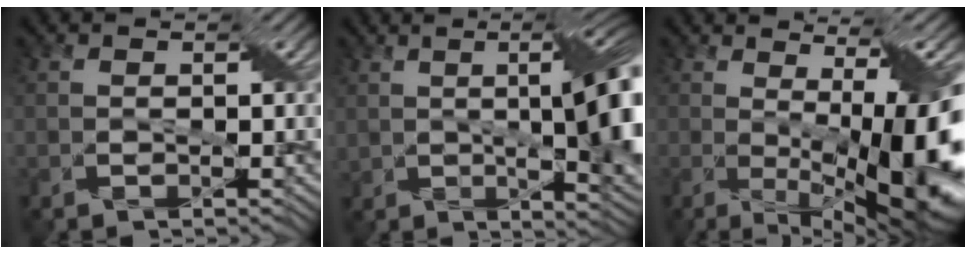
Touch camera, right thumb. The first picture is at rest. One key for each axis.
{"total": 13.5, "fx": 0.6, "fy": 5.1, "fz": 12.5, "tx": -0.168, "ty": -0.012, "tz": 0.018}
{"total": 12.8, "fx": -1.3, "fy": 3.2, "fz": 12.3, "tx": -0.170, "ty": -0.012, "tz": -0.010}